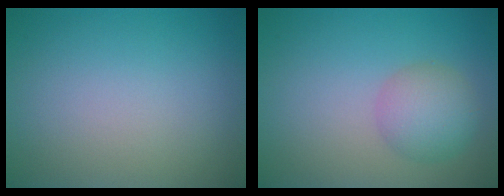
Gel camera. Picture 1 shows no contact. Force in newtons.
{"total": 3.4, "press": 3.4, "slide": 0.1}